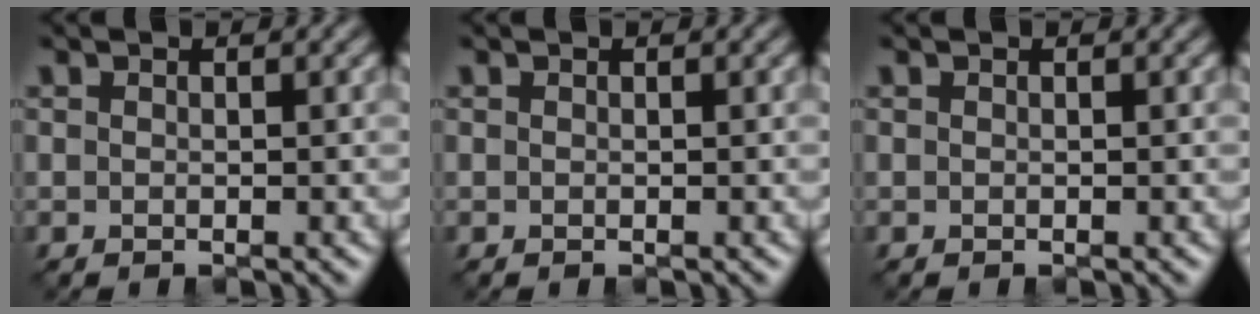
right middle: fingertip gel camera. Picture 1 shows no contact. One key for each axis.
{"total": 0.0}
{"total": 0.0}